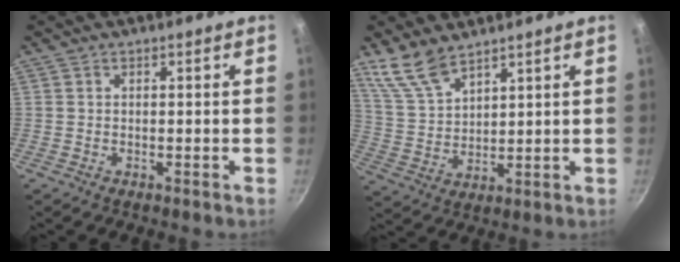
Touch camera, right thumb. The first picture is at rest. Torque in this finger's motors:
{"motor_torque": [0.07, 1.06, 0.47, 0.36, 0.19]}